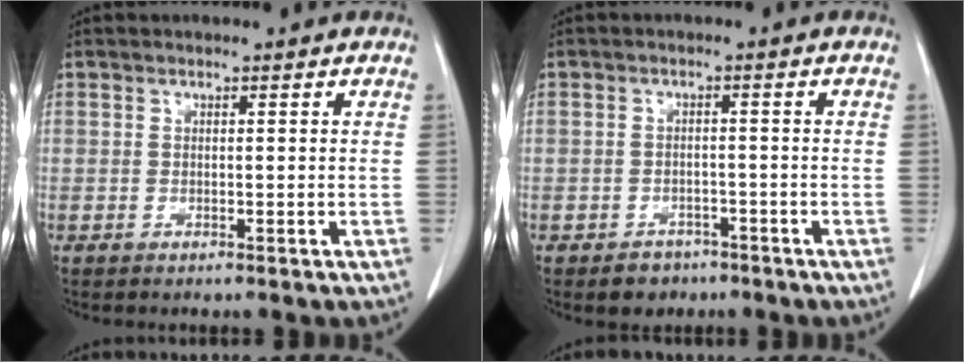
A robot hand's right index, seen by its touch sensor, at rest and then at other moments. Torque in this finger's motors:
{"motor_torque": [-0.61, -0.42, -0.24, -0.08]}